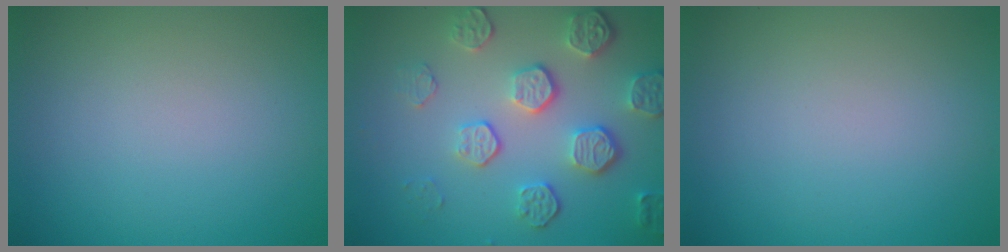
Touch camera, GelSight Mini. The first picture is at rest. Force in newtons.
{"total": 5.4, "press": 4.2, "slide": 3.3}
{"total": 0.0}